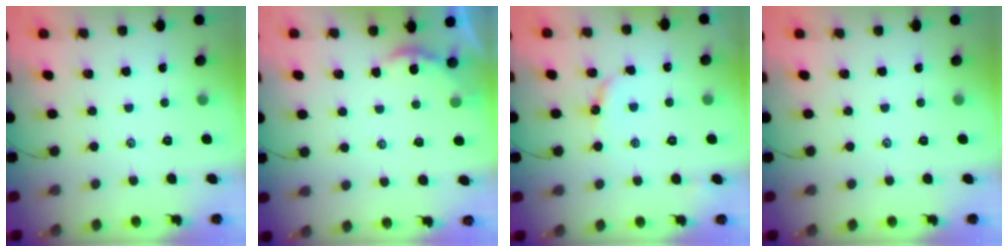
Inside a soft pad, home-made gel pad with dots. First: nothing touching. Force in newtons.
{"total": 2.3, "press": 2.3, "slide": 0.3}
{"total": 4.4, "press": 4.4, "slide": 0.2}
{"total": 0.0}